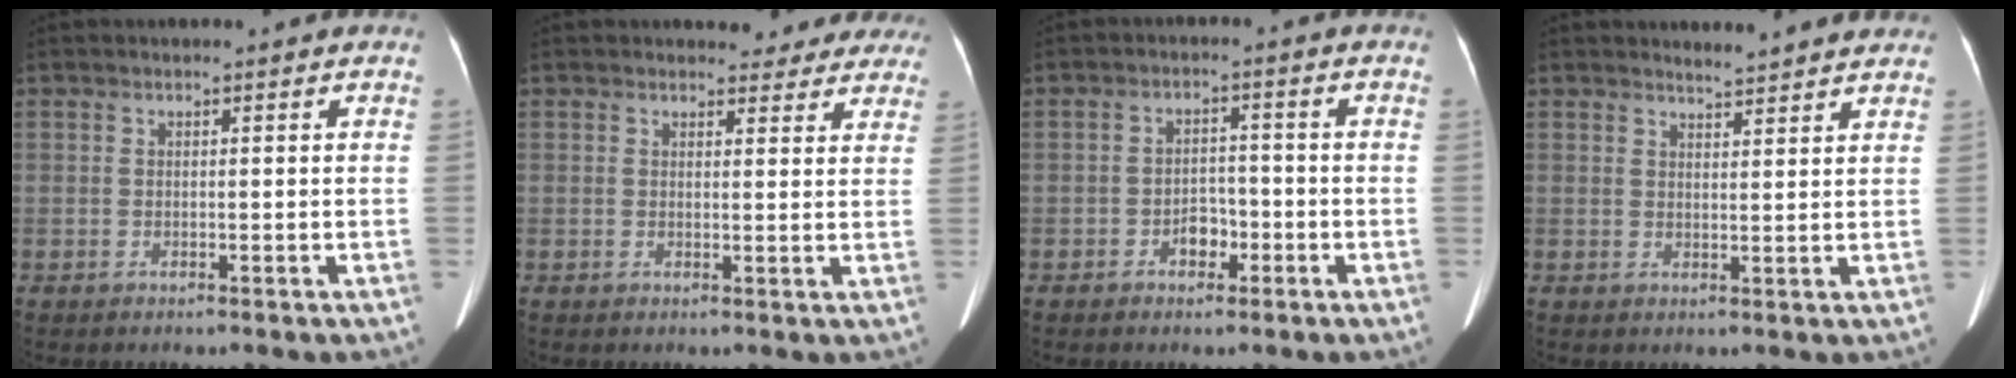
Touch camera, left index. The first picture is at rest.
{"total": 7.0, "force": [6.4, 2.6, 0.8], "torque": [0.018, -0.005, 0.052]}
{"total": 3.1, "force": [-1.6, 2.0, 1.8], "torque": [-0.027, 0.009, -0.025]}
{"total": 4.7, "force": [4.6, 0.1, 1.1], "torque": [-0.024, 0.007, 0.053]}